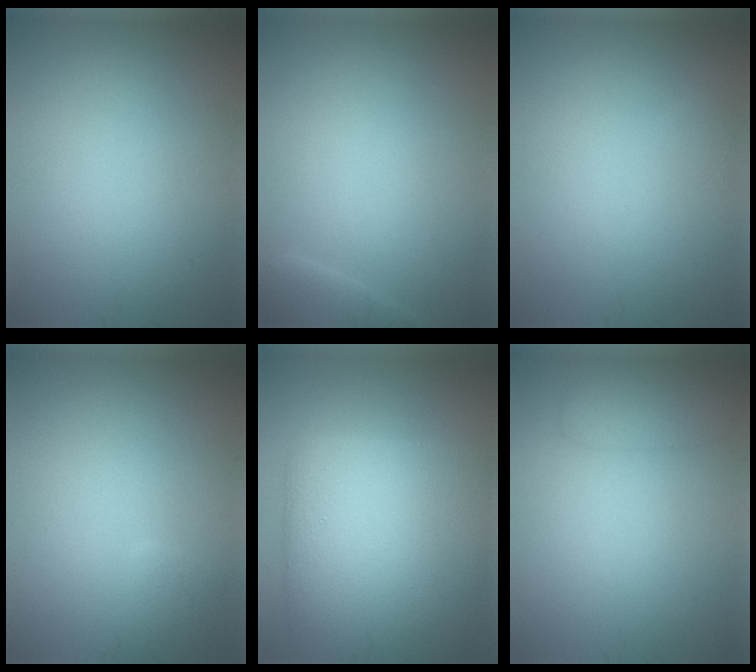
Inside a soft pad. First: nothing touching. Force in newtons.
{"total": 2.2, "press": 2.2, "slide": 0.3}
{"total": 0.6, "press": 0.6, "slide": 0.0}
{"total": 1.5, "press": 1.5, "slide": 0.2}
{"total": 12.9, "press": 12.9, "slide": 0.3}
{"total": 1.5, "press": 1.5, "slide": 0.2}